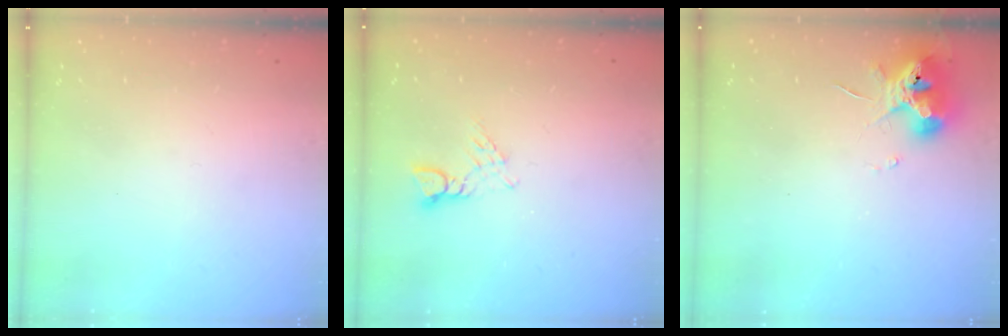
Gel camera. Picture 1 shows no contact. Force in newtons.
{"total": 3.0, "press": 3.0, "slide": 0.4}
{"total": 12.5, "press": 12.4, "slide": 2.0}